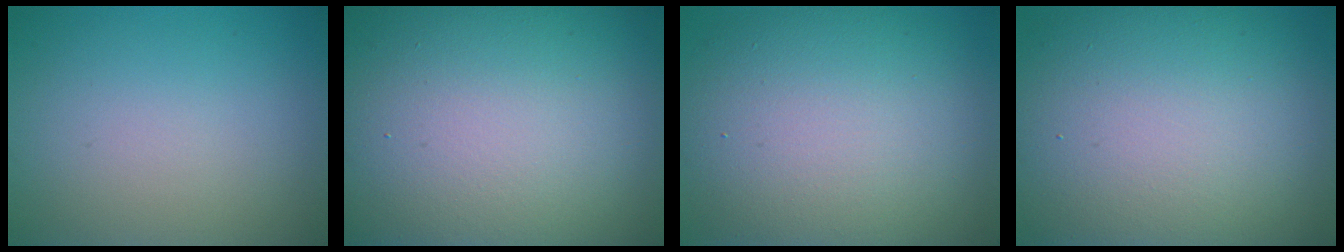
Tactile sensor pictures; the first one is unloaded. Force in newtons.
{"total": 27.6, "press": 27.6, "slide": 1.2}
{"total": 13.5, "press": 13.5, "slide": 1.1}
{"total": 16.6, "press": 16.6, "slide": 0.4}